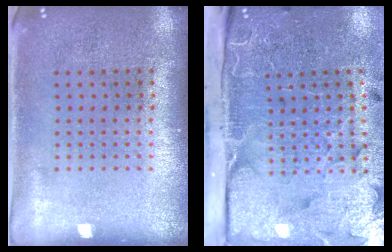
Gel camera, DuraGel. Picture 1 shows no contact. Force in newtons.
{"total": 5.1, "press": 3.9, "slide": 3.3}